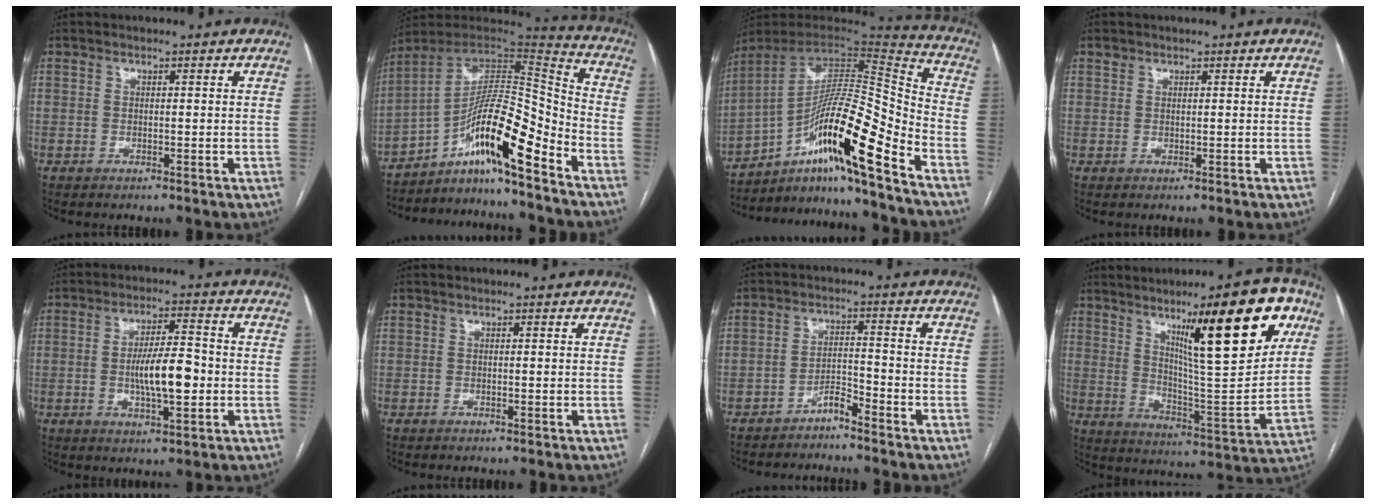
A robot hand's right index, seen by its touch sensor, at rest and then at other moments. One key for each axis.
{"total": 15.3, "fx": -9.4, "fy": 1.5, "fz": 11.9, "tx": -0.198, "ty": 0.027, "tz": -0.155}
{"total": 20.0, "fx": -11.6, "fy": 0.4, "fz": 16.3, "tx": -0.262, "ty": 0.009, "tz": -0.200}
{"total": 0.9, "fx": 0.6, "fy": 0.6, "fz": 0.1, "tx": 0.005, "ty": 0.004, "tz": 0.009}
{"total": 8.8, "fx": -1.2, "fy": 2.2, "fz": 8.5, "tx": -0.154, "ty": 0.005, "tz": -0.019}
{"total": 0.0}
{"total": 2.9, "fx": -2.7, "fy": 0.4, "fz": 1.1, "tx": -0.014, "ty": -0.002, "tz": -0.051}
{"total": 21.1, "fx": 10.6, "fy": 3.0, "fz": 18.1, "tx": -0.243, "ty": 0.001, "tz": 0.160}